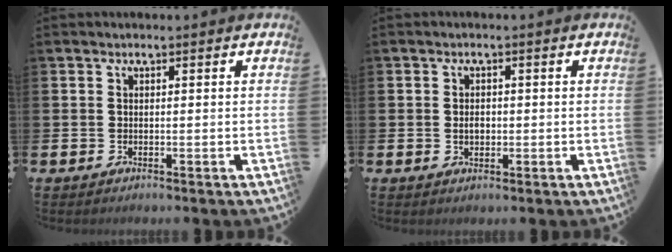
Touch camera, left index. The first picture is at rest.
{"total": 1.7, "force": [-0.1, 1.2, 1.2], "torque": [-0.012, 0.004, -0.006]}